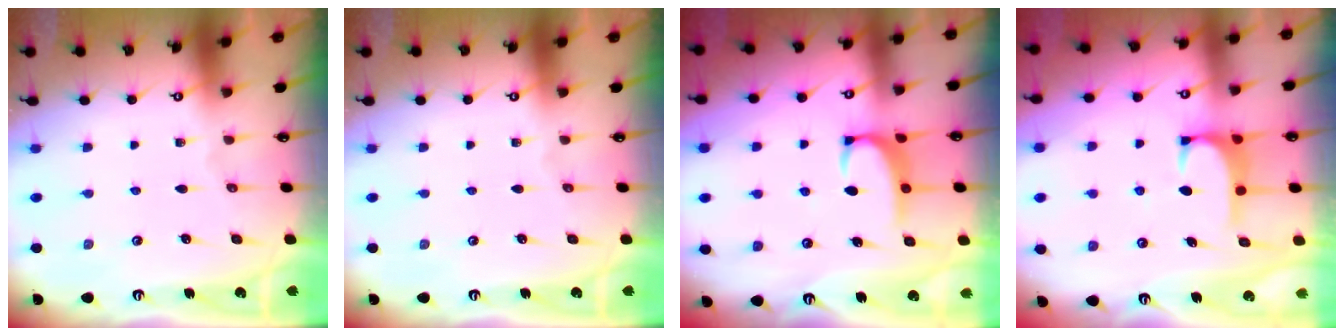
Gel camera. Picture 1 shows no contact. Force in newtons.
{"total": 0.0}
{"total": 2.3, "press": 2.2, "slide": 0.8}
{"total": 1.3, "press": 1.1, "slide": 0.6}